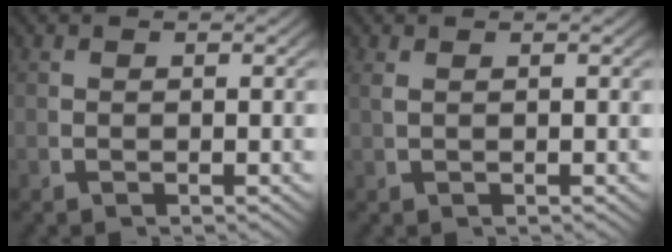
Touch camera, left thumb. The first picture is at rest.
{"total": 0.8, "force": [0.5, -0.2, 0.5], "torque": [-0.016, 0.000, 0.017]}